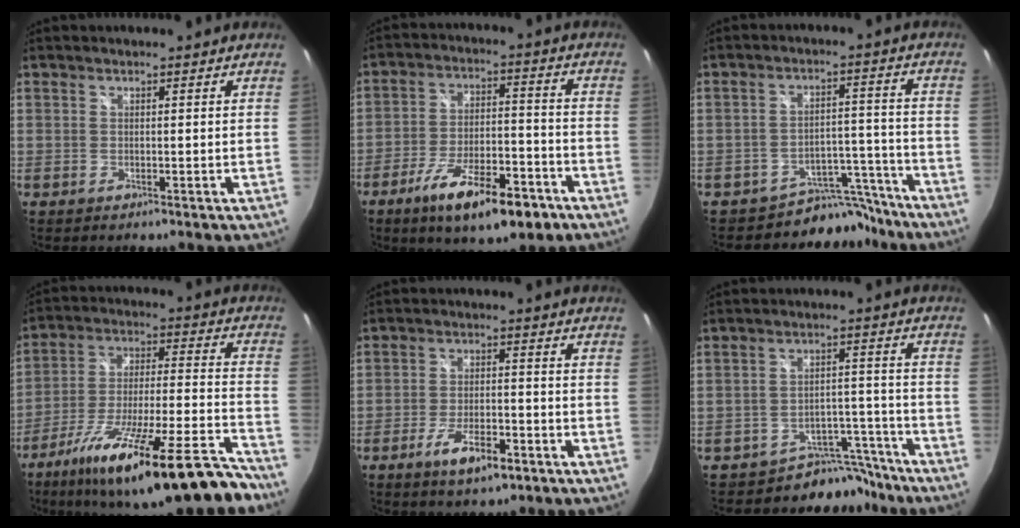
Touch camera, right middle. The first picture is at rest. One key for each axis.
{"total": 15.7, "fx": -9.7, "fy": 5.0, "fz": 11.3, "tx": -0.202, "ty": -0.016, "tz": -0.152}
{"total": 9.2, "fx": -8.3, "fy": 4.0, "fz": 0.1, "tx": 0.010, "ty": 0.044, "tz": -0.116}
{"total": 27.0, "fx": -20.5, "fy": 4.4, "fz": 17.1, "tx": -0.280, "ty": -0.051, "tz": -0.312}
{"total": 8.1, "fx": -4.7, "fy": 2.7, "fz": 6.0, "tx": -0.129, "ty": -0.013, "tz": -0.077}
{"total": 8.5, "fx": -7.6, "fy": 3.9, "fz": 0.1, "tx": 0.008, "ty": 0.038, "tz": -0.106}